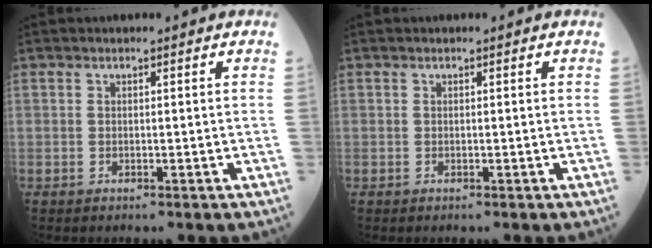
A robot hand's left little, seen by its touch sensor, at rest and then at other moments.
{"total": 0.0}